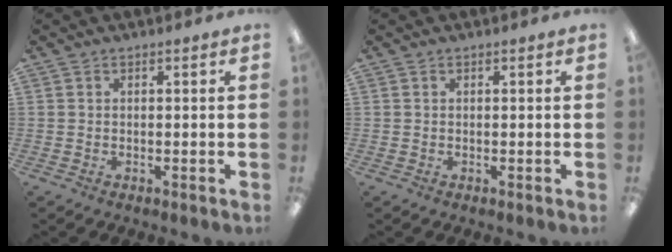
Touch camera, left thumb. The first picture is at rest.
{"total": 0.0}